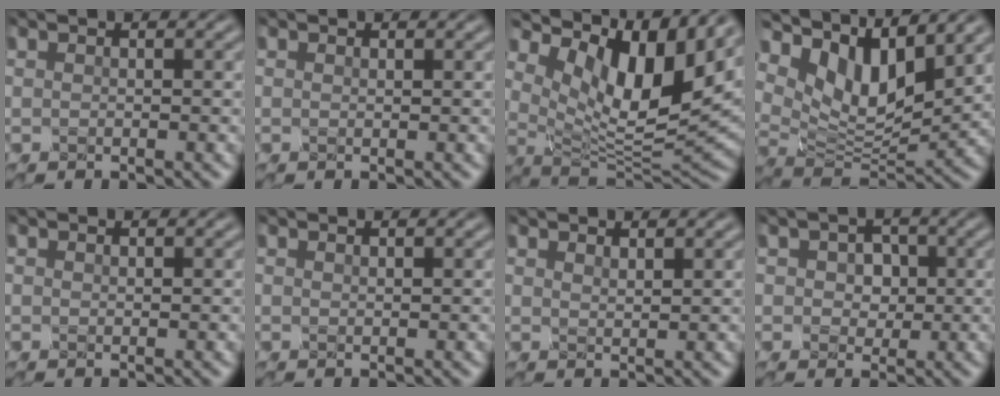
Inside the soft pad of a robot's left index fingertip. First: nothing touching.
{"total": 0.0}
{"total": 13.7, "force": [4.4, 6.3, 11.3], "torque": [-0.215, 0.017, 0.075]}
{"total": 10.2, "force": [3.9, 4.9, 8.1], "torque": [-0.165, 0.010, 0.066]}
{"total": 0.0}
{"total": 0.0}
{"total": 1.3, "force": [1.0, 0.4, 0.7], "torque": [-0.018, -0.001, 0.016]}
{"total": 3.7, "force": [-0.4, 3.2, 1.9], "torque": [-0.068, 0.006, -0.002]}